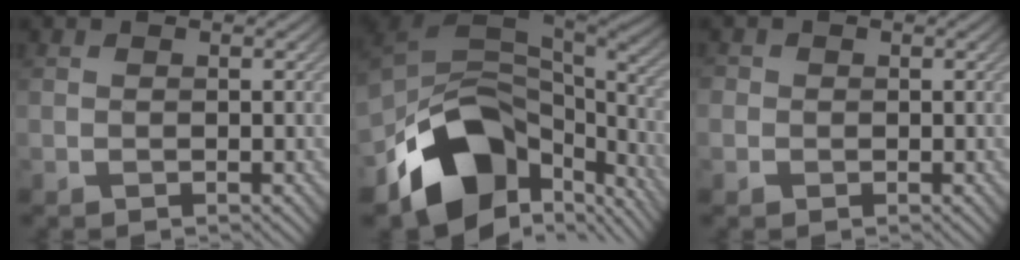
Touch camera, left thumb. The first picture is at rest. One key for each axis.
{"total": 14.7, "fx": -7.4, "fy": 9.1, "fz": 8.9, "tx": -0.175, "ty": -0.020, "tz": -0.117}
{"total": 1.3, "fx": -0.2, "fy": 1.3, "fz": 0.0, "tx": 0.012, "ty": 0.006, "tz": -0.017}